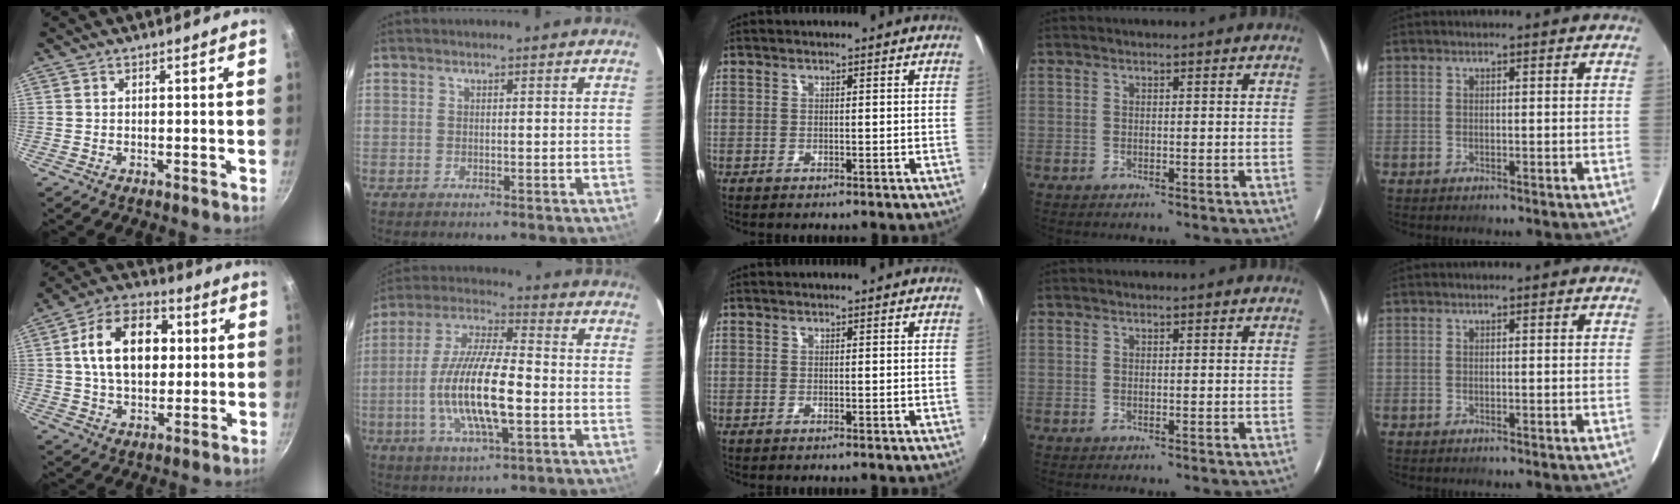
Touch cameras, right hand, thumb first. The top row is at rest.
{"thumb": {"total": 16.3, "force": [2.7, 11.0, 11.8], "torque": [-0.161, 0.017, 0.033]}, "index": {"total": 15.8, "force": [-3.4, 4.1, 14.9], "torque": [-0.297, -0.004, -0.065]}}